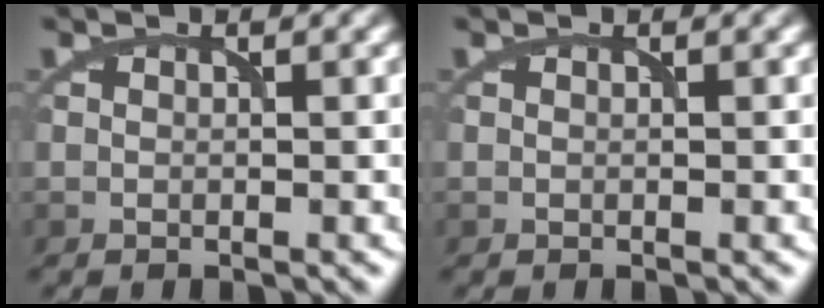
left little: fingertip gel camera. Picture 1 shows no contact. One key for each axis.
{"total": 0.0}